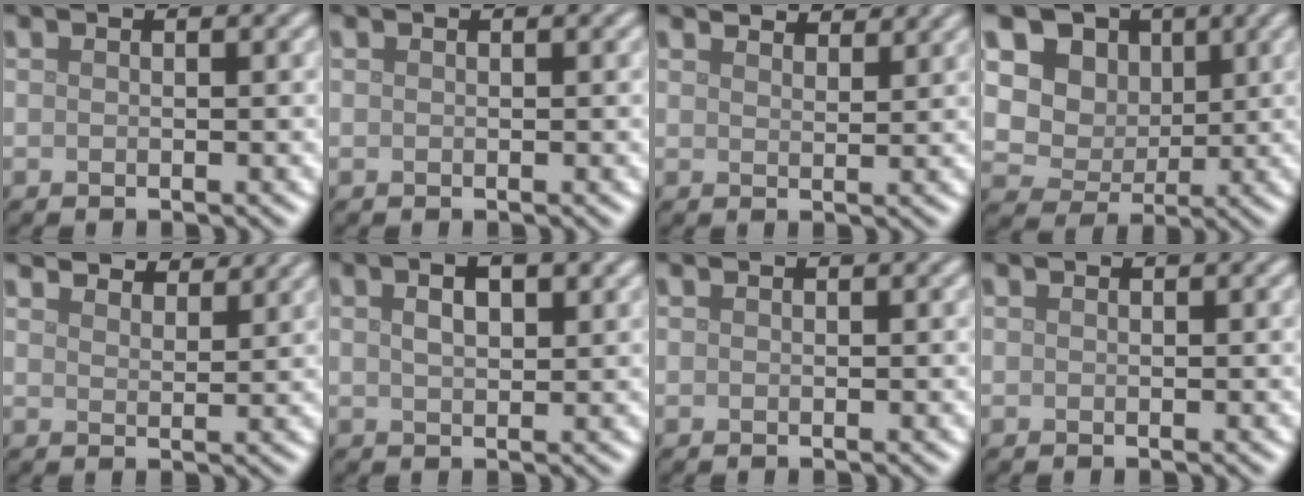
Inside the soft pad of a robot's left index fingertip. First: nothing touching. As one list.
[{"total": 0.0}, {"total": 4.1, "force": [3.9, 0.6, 1.1], "torque": [-0.022, 0.003, 0.051]}, {"total": 8.5, "force": [3.5, 6.8, 3.8], "torque": [-0.082, 0.004, 0.053]}, {"total": 5.7, "force": [5.4, 0.9, 1.5], "torque": [-0.027, 0.000, 0.079]}, {"total": 3.7, "force": [1.7, 1.6, 2.9], "torque": [-0.043, 0.005, 0.024]}, {"total": 0.0}, {"total": 0.0}]